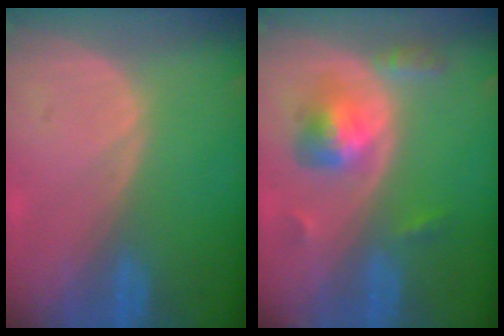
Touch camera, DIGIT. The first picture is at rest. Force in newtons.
{"total": 5.8, "press": 5.2, "slide": 2.5}